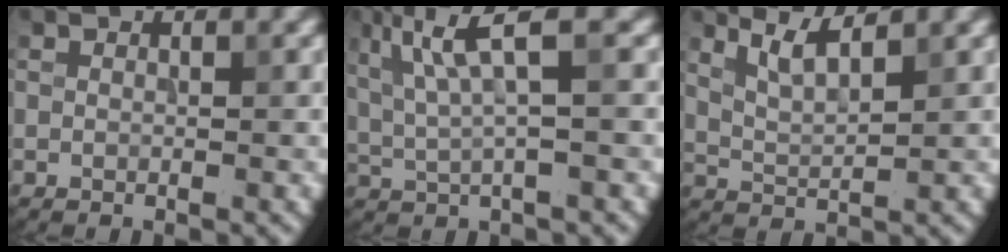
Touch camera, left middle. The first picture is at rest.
{"total": 5.6, "force": [2.0, 0.9, 5.2], "torque": [-0.110, 0.007, 0.044]}
{"total": 3.0, "force": [2.1, 0.6, 2.0], "torque": [-0.040, 0.000, 0.046]}